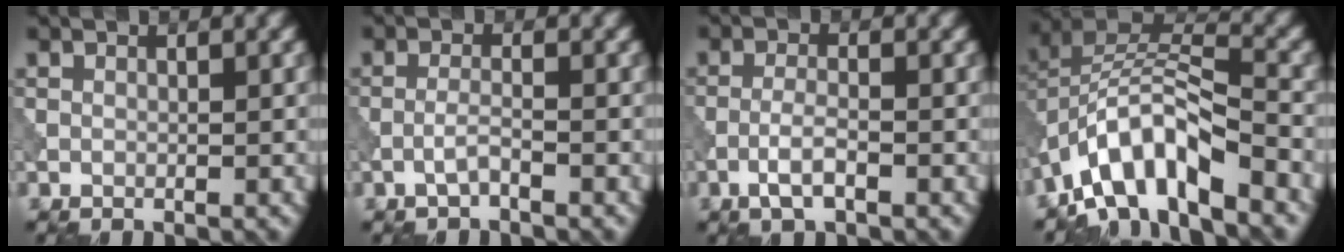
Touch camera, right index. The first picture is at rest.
{"total": 1.4, "force": [-0.9, 0.2, 1.1], "torque": [-0.021, 0.007, -0.023]}
{"total": 2.4, "force": [-1.3, 0.6, 2.0], "torque": [-0.042, 0.005, -0.030]}
{"total": 9.2, "force": [-5.7, 3.2, 6.5], "torque": [-0.110, 0.009, -0.116]}